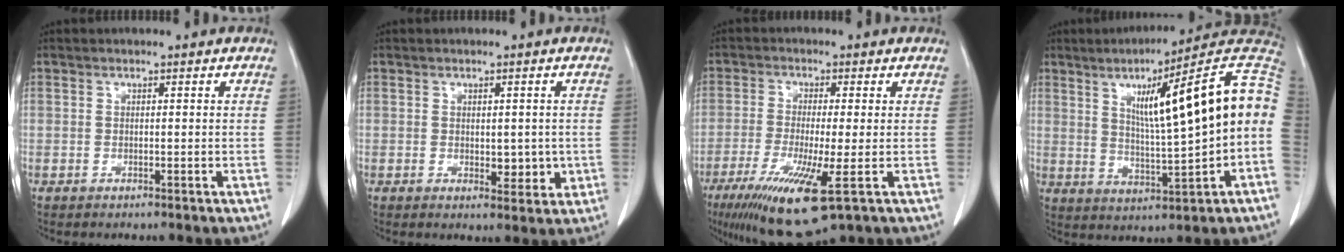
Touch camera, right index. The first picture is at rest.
{"total": 3.9, "force": [-0.2, 2.1, 3.3], "torque": [-0.034, -0.004, 0.006]}
{"total": 12.1, "force": [-5.5, 1.0, 10.7], "torque": [-0.193, -0.040, -0.090]}
{"total": 18.7, "force": [2.6, 1.1, 18.5], "torque": [-0.247, 0.032, 0.036]}